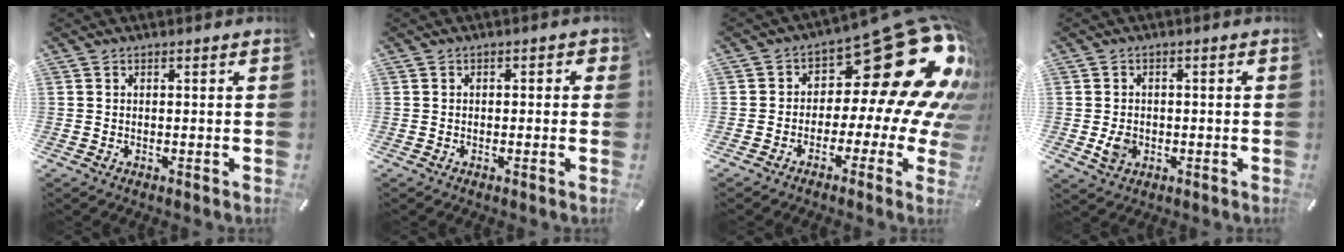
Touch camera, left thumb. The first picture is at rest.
{"total": 1.3, "force": [-0.6, 1.0, 0.7], "torque": [-0.013, 0.006, -0.012]}
{"total": 27.0, "force": [9.8, 12.8, 21.7], "torque": [-0.291, -0.082, 0.181]}
{"total": 4.0, "force": [-0.8, 3.3, 2.0], "torque": [-0.031, -0.006, -0.018]}